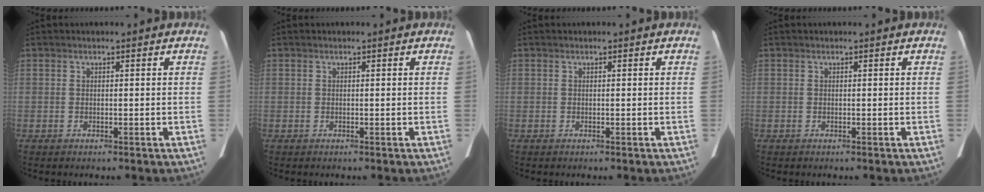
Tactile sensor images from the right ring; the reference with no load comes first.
{"total": 0.0}
{"total": 0.0}
{"total": 0.0}